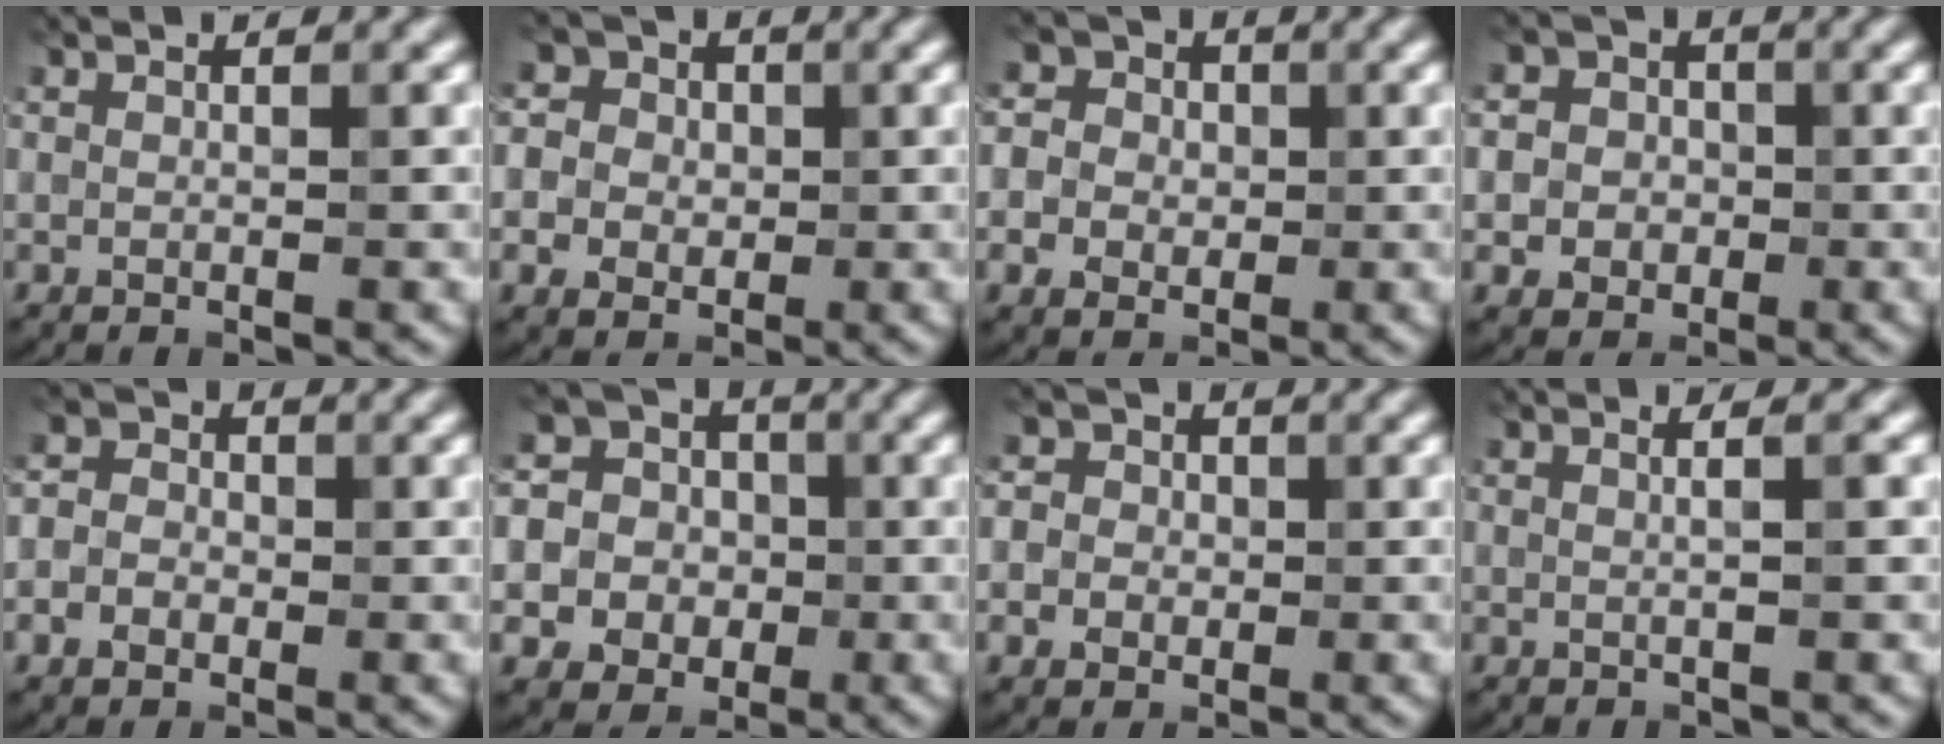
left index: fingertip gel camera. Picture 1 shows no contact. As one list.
[{"total": 8.8, "force": [2.0, 7.7, 3.7], "torque": [-0.078, 0.037, 0.002]}, {"total": 7.6, "force": [1.5, 6.7, 3.4], "torque": [-0.065, 0.038, -0.006]}, {"total": 5.5, "force": [0.2, 5.2, 2.0], "torque": [-0.017, 0.026, -0.022]}, {"total": 3.3, "force": [-0.5, 2.9, 1.5], "torque": [-0.005, 0.007, -0.024]}, {"total": 9.4, "force": [-1.2, 8.9, 2.7], "torque": [-0.073, 0.014, -0.042]}, {"total": 5.1, "force": [0.8, 4.6, 1.9], "torque": [-0.013, 0.033, -0.016]}, {"total": 2.5, "force": [0.7, 1.1, 2.1], "torque": [-0.009, 0.004, -0.017]}]